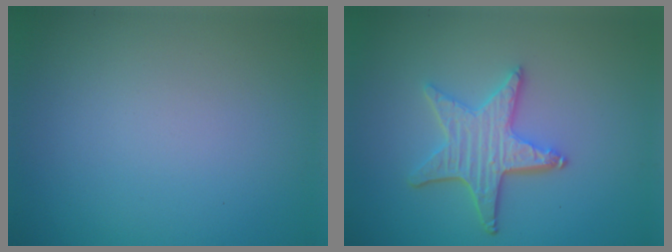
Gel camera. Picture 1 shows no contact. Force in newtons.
{"total": 4.3, "press": 3.7, "slide": 2.3}